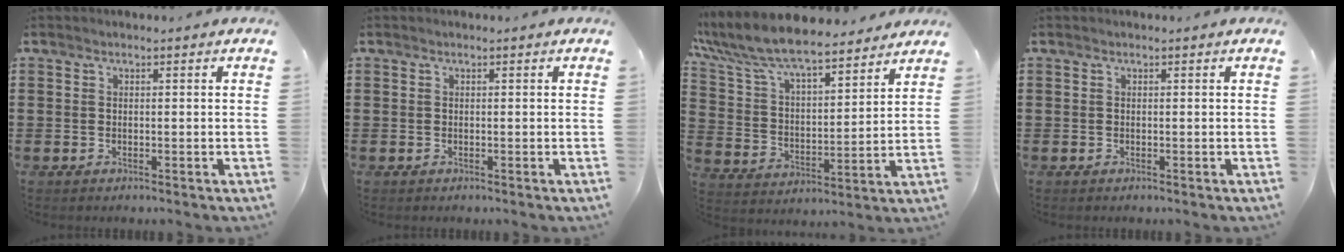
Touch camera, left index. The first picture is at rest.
{"total": 0.0}
{"total": 9.2, "force": [8.3, 1.9, 3.5], "torque": [-0.105, -0.041, 0.145]}
{"total": 0.0}